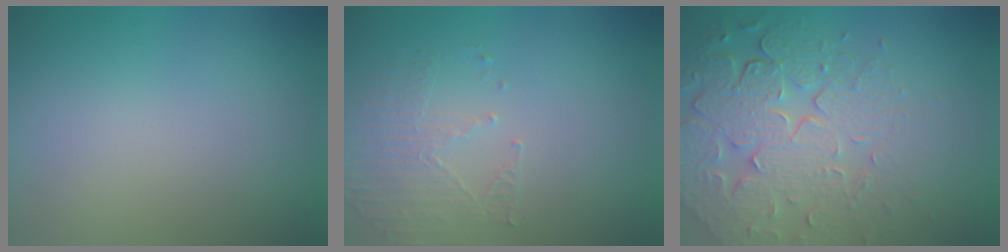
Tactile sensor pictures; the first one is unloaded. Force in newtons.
{"total": 1.8, "press": 1.1, "slide": 1.4}
{"total": 8.1, "press": 5.8, "slide": 5.7}